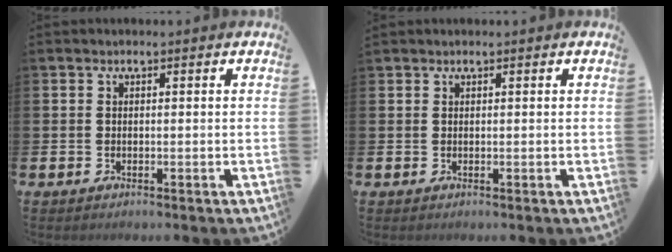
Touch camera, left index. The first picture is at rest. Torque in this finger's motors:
{"motor_torque": [-0.04, -0.25, 0.51, 0.19]}